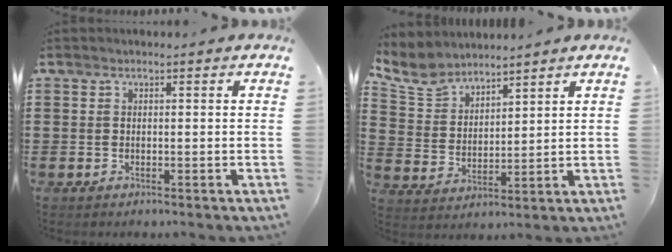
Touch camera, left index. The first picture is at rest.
{"total": 5.9, "force": [5.4, 2.1, 1.3], "torque": [-0.053, -0.020, 0.099]}